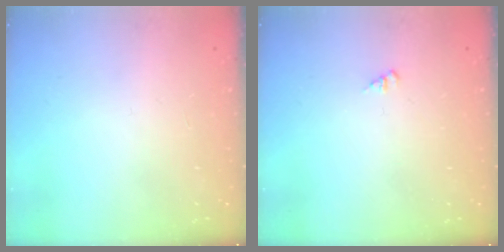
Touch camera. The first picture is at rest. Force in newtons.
{"total": 1.3, "press": 1.3, "slide": 0.3}